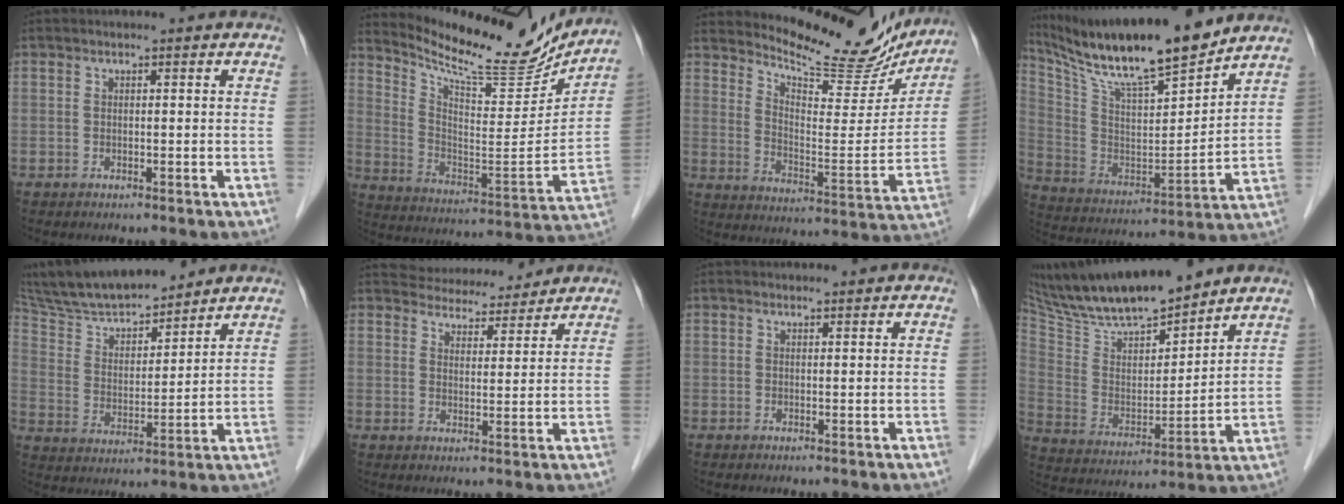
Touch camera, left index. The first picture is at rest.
{"total": 19.1, "force": [17.9, 3.0, 6.0], "torque": [-0.116, -0.051, 0.273]}
{"total": 18.1, "force": [16.9, 3.7, 5.3], "torque": [-0.081, -0.047, 0.227]}
{"total": 19.5, "force": [16.8, 1.6, 9.9], "torque": [-0.185, -0.003, 0.298]}
{"total": 16.0, "force": [14.3, 2.7, 6.6], "torque": [-0.124, 0.018, 0.260]}
{"total": 9.1, "force": [8.8, 2.1, 1.4], "torque": [-0.017, 0.012, 0.124]}
{"total": 1.2, "force": [1.2, 0.2, 0.1], "torque": [-0.008, 0.008, 0.023]}
{"total": 18.7, "force": [16.3, 2.9, 8.7], "torque": [-0.159, 0.005, 0.299]}